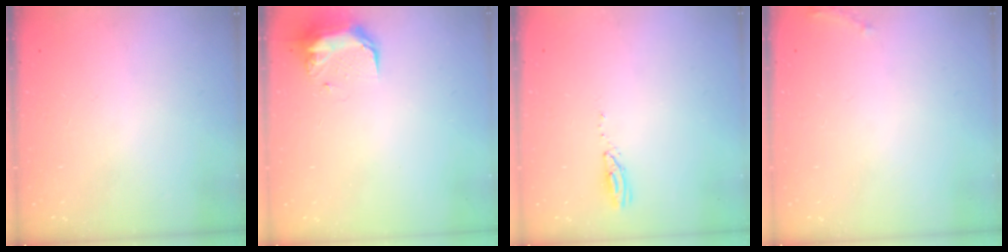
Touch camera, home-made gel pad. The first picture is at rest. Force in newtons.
{"total": 9.3, "press": 9.1, "slide": 1.9}
{"total": 3.0, "press": 2.9, "slide": 0.3}
{"total": 5.6, "press": 5.3, "slide": 1.7}